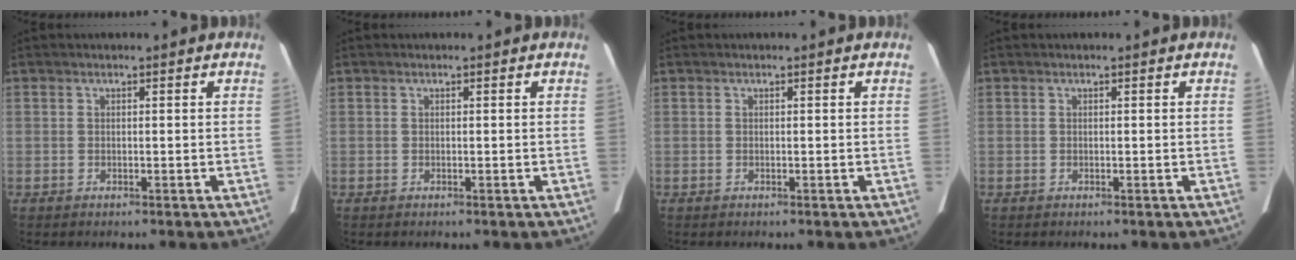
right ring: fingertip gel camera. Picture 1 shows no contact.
{"total": 0.0}
{"total": 0.0}
{"total": 0.0}